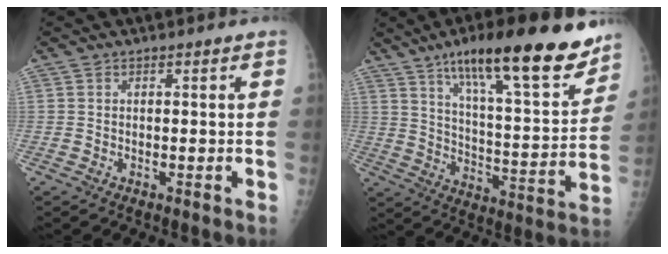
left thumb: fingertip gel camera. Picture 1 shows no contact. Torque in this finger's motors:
{"motor_torque": [0.58, 0.36, 1.47, -1.29, 0.26]}